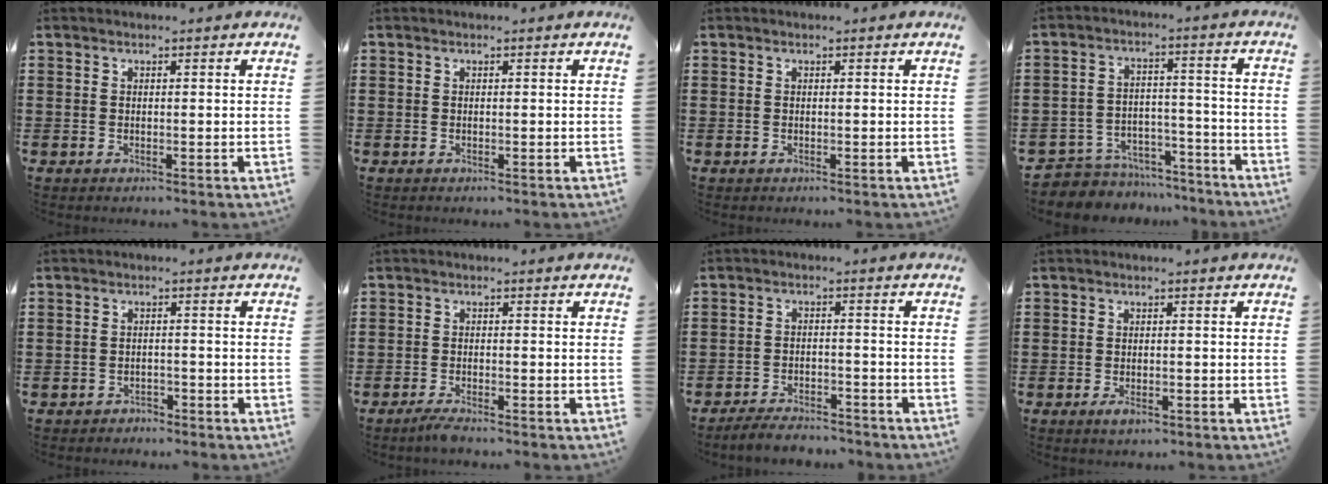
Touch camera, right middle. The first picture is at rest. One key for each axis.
{"total": 0.0}
{"total": 0.0}
{"total": 5.9, "fx": -5.6, "fy": 1.8, "fz": 0.0, "tx": -0.002, "ty": 0.021, "tz": -0.115}
{"total": 1.7, "fx": -1.6, "fy": 0.6, "fz": -0.1, "tx": -0.005, "ty": 0.004, "tz": -0.036}
{"total": 1.9, "fx": -1.7, "fy": 0.0, "fz": 1.0, "tx": -0.024, "ty": -0.002, "tz": -0.033}
{"total": 3.8, "fx": -3.7, "fy": 0.7, "fz": 0.5, "tx": -0.011, "ty": 0.008, "tz": -0.078}
{"total": 1.8, "fx": -1.1, "fy": 0.8, "fz": 1.2, "tx": -0.030, "ty": -0.003, "tz": -0.023}